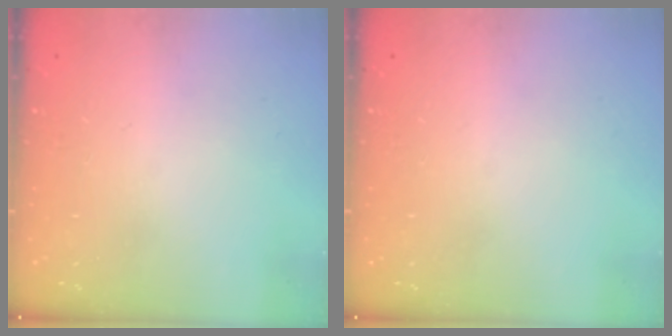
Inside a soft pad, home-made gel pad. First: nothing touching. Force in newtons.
{"total": 0.0}